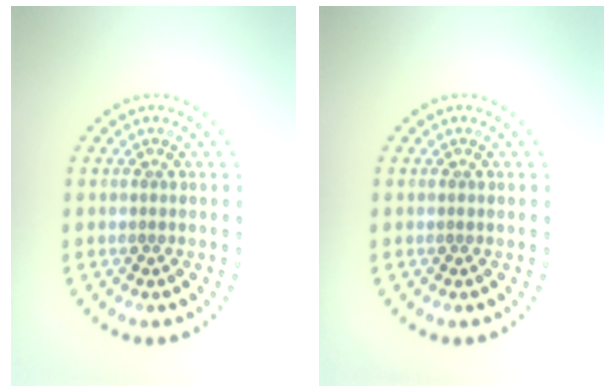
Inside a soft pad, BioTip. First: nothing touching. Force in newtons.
{"total": 0.0}